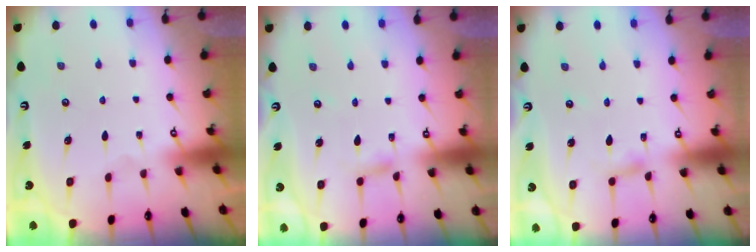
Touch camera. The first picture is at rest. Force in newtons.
{"total": 2.9, "press": 2.9, "slide": 0.1}
{"total": 2.4, "press": 2.4, "slide": 0.2}